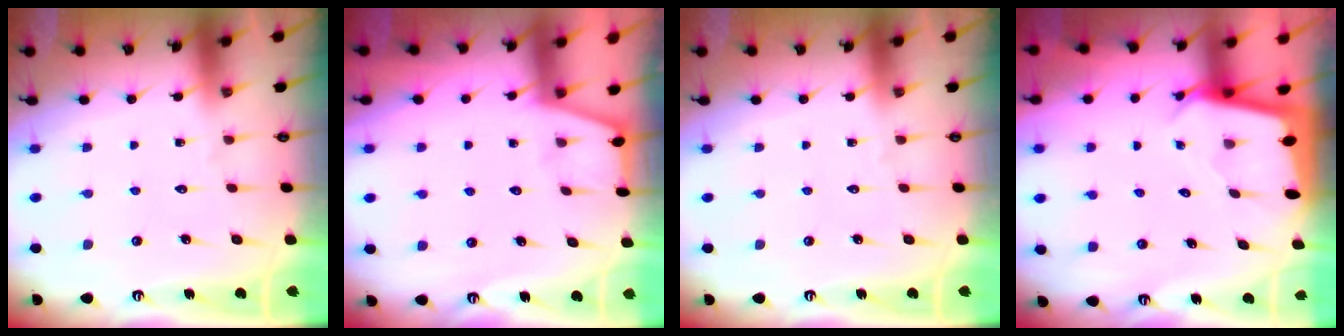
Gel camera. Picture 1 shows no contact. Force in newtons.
{"total": 0.7, "press": 0.7, "slide": 0.2}
{"total": 0.0}
{"total": 2.4, "press": 2.4, "slide": 0.1}